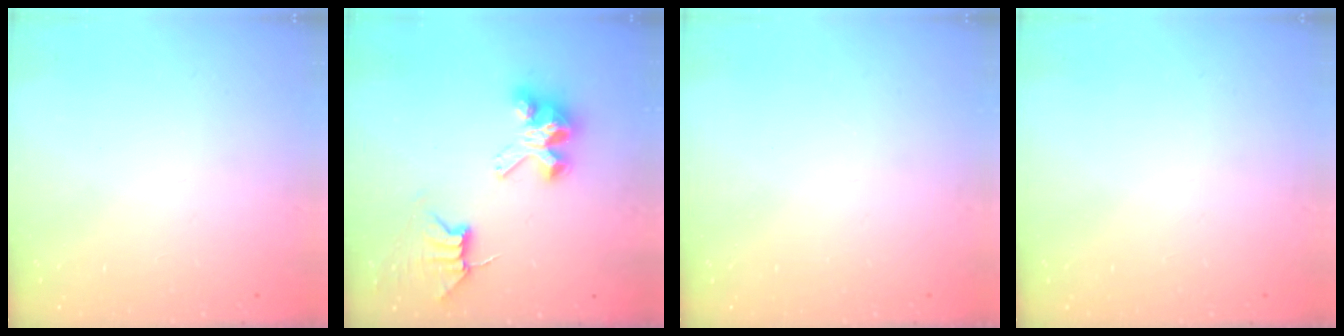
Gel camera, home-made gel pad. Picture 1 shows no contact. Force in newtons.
{"total": 8.0, "press": 8.0, "slide": 0.6}
{"total": 0.0}
{"total": 0.0}